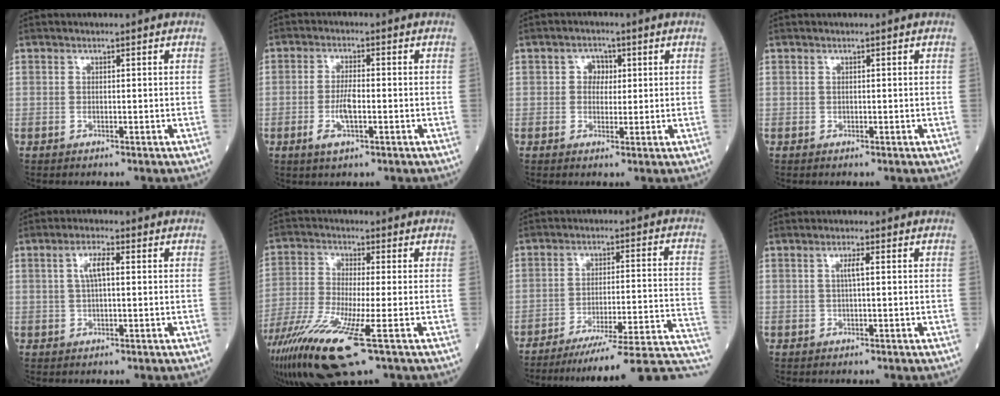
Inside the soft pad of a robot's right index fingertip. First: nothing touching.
{"total": 4.6, "force": [-1.3, 1.2, 4.2], "torque": [-0.089, -0.004, -0.021]}
{"total": 2.8, "force": [0.7, 2.2, 1.5], "torque": [-0.019, 0.006, 0.008]}
{"total": 0.0}
{"total": 3.6, "force": [0.8, 0.8, 3.4], "torque": [-0.069, 0.011, 0.016]}
{"total": 15.2, "force": [-7.5, 1.7, 13.1], "torque": [-0.280, -0.044, -0.138]}
{"total": 23.0, "force": [-21.2, -1.4, 9.0], "torque": [-0.043, -0.003, -0.282]}
{"total": 1.7, "force": [0.3, 0.0, 1.7], "torque": [-0.032, 0.001, 0.005]}